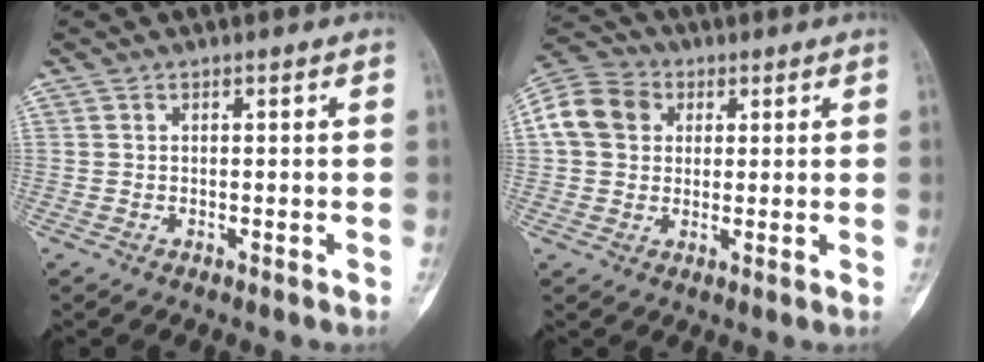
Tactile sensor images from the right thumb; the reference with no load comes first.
{"total": 10.5, "force": [2.4, 8.7, 5.4], "torque": [-0.093, 0.016, 0.033]}